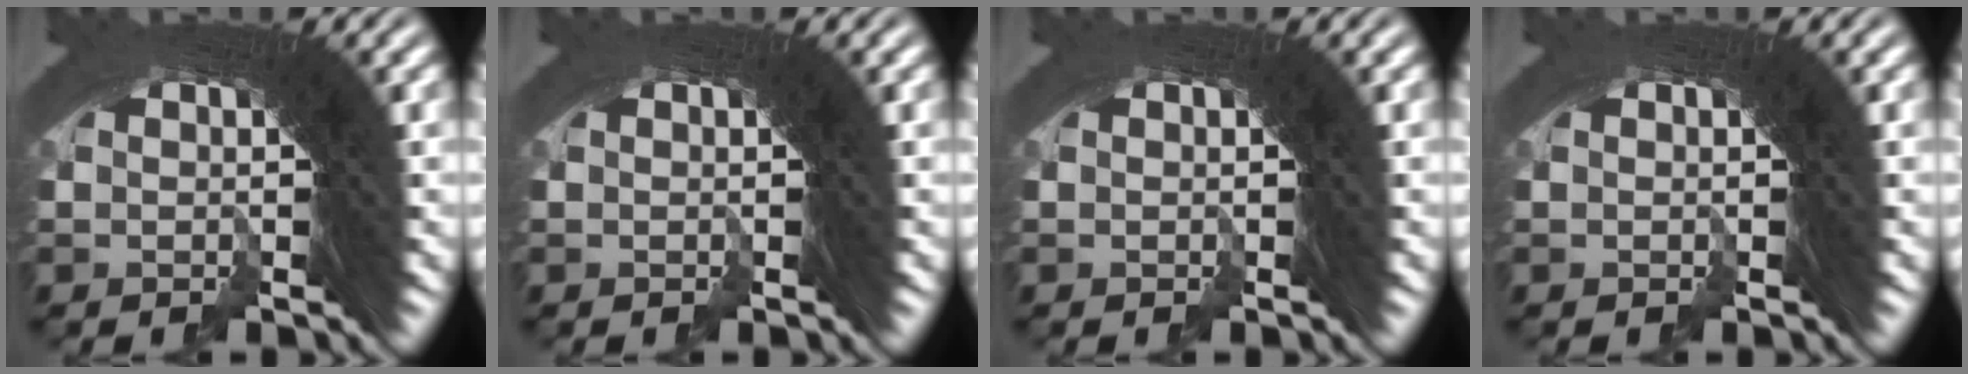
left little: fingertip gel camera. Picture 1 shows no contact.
{"total": 0.0}
{"total": 0.0}
{"total": 0.0}